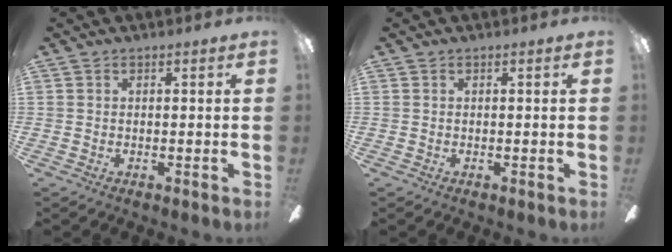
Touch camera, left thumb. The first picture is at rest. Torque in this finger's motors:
{"motor_torque": [0.00, 0.00, 0.08, 0.08, 0.00]}